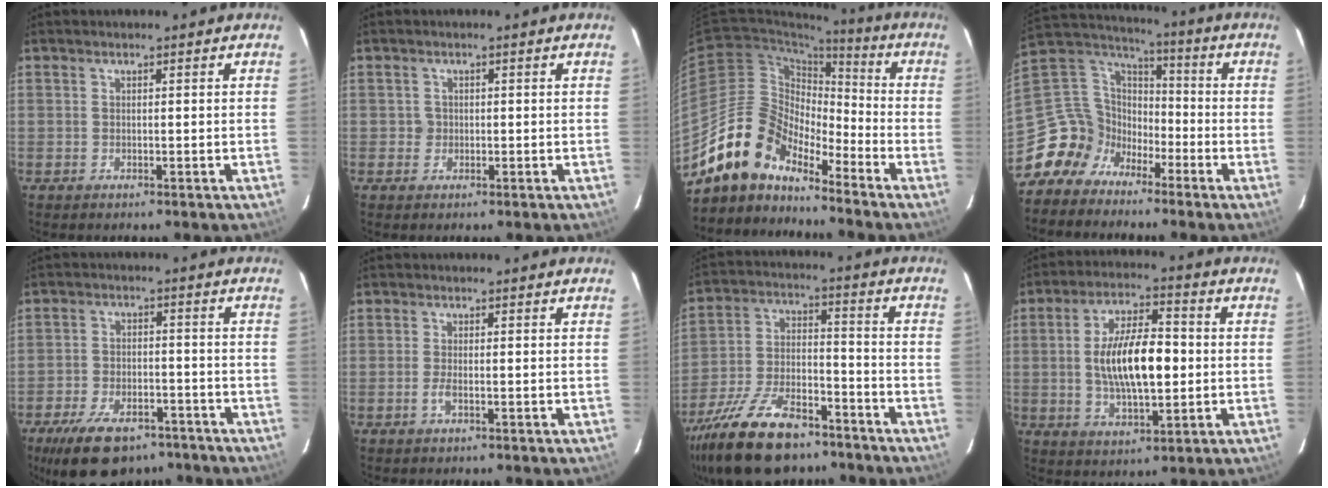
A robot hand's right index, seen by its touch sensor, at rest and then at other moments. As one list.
[{"total": 1.4, "force": [-0.2, 1.4, 0.0], "torque": [0.004, 0.004, -0.001]}, {"total": 14.5, "force": [-12.5, 6.0, 4.5], "torque": [-0.088, 0.020, -0.234]}, {"total": 12.7, "force": [-8.4, 9.2, 2.6], "torque": [-0.076, 0.038, -0.165]}, {"total": 15.4, "force": [-10.8, 7.6, 8.0], "torque": [-0.173, -0.002, -0.164]}, {"total": 1.6, "force": [-0.7, 0.2, 1.5], "torque": [-0.031, -0.002, -0.013]}, {"total": 21.7, "force": [-15.5, 9.3, 12.0], "torque": [-0.247, -0.019, -0.254]}, {"total": 13.6, "force": [-0.3, 5.5, 12.5], "torque": [-0.229, 0.005, -0.001]}]